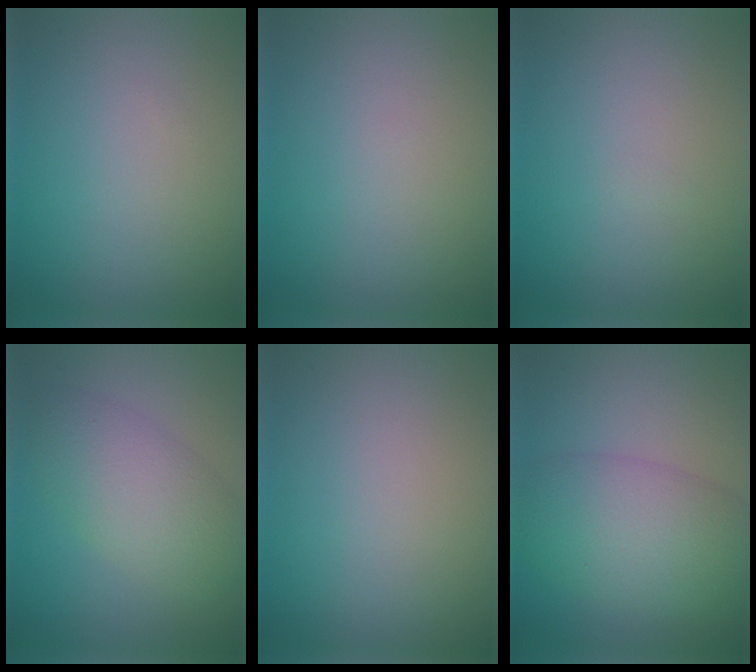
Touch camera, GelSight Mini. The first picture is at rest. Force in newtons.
{"total": 0.0}
{"total": 0.0}
{"total": 5.6, "press": 5.5, "slide": 0.2}
{"total": 0.0}
{"total": 7.4, "press": 7.4, "slide": 0.2}